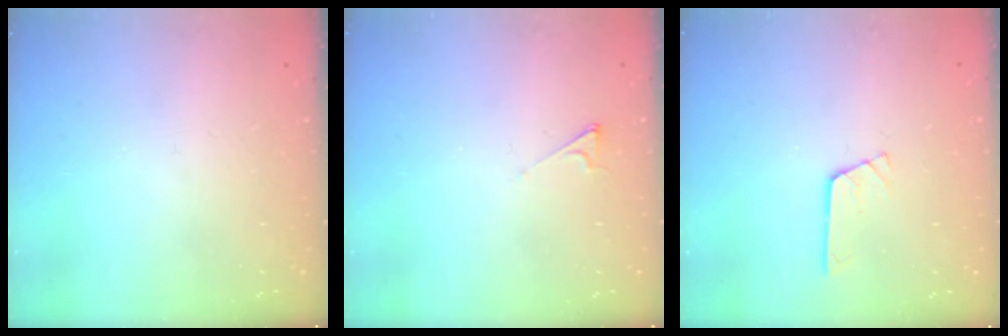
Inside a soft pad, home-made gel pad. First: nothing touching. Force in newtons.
{"total": 2.8, "press": 2.7, "slide": 0.5}
{"total": 3.1, "press": 3.1, "slide": 0.3}